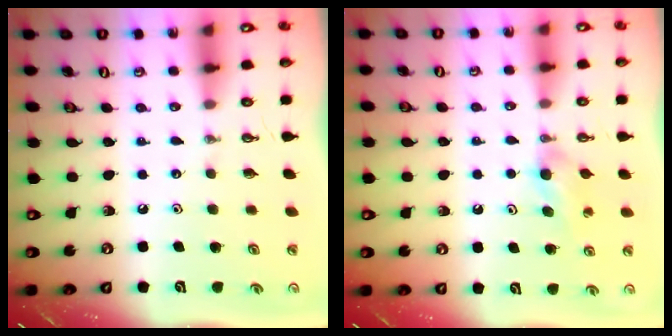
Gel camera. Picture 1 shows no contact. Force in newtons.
{"total": 4.7, "press": 4.7, "slide": 0.2}